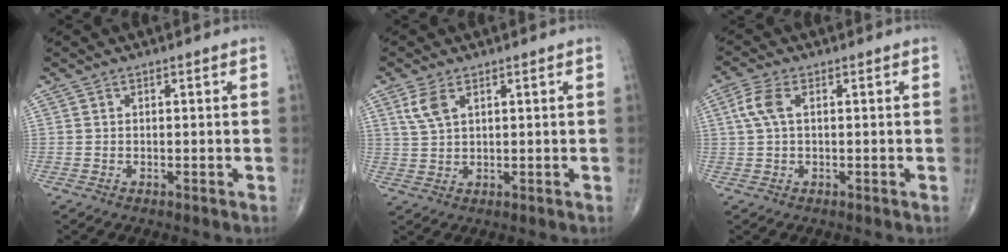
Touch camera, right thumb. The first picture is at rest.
{"total": 4.0, "force": [2.0, 1.9, 2.9], "torque": [-0.065, 0.003, 0.048]}
{"total": 4.3, "force": [1.0, 2.0, 3.7], "torque": [-0.101, 0.015, 0.018]}